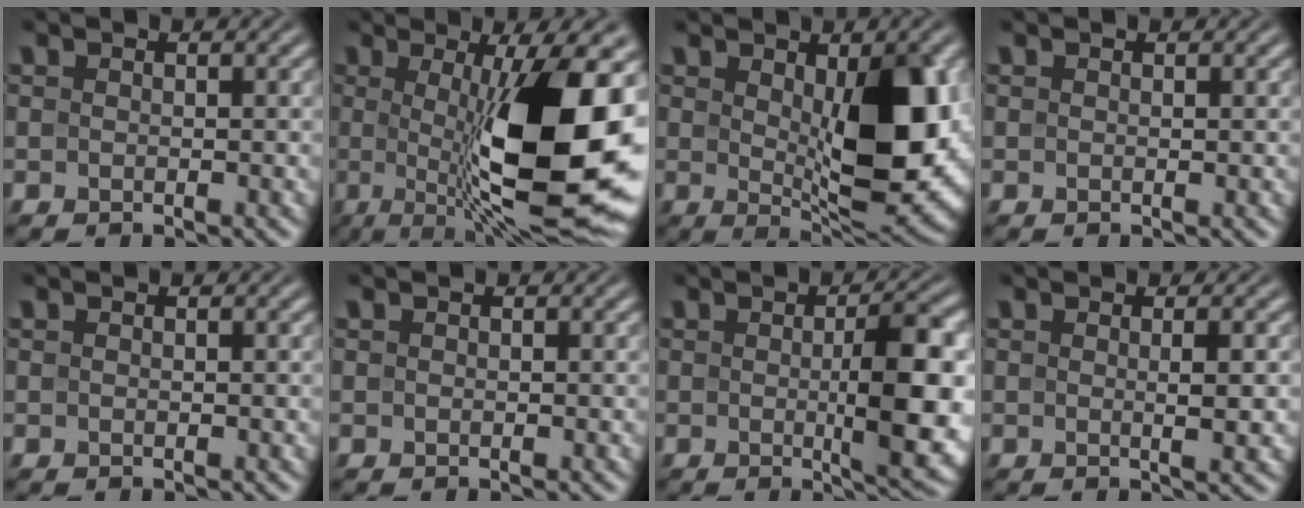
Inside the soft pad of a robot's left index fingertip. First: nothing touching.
{"total": 13.5, "force": [0.0, 3.5, 13.1], "torque": [-0.178, -0.011, -0.002]}
{"total": 11.5, "force": [0.6, 5.0, 10.4], "torque": [-0.144, -0.017, 0.024]}
{"total": 0.0}
{"total": 0.0}
{"total": 0.0}
{"total": 7.1, "force": [-0.1, 1.5, 6.9], "torque": [-0.094, -0.004, 0.002]}
{"total": 2.0, "force": [0.1, 0.4, 1.9], "torque": [-0.027, 0.001, -0.003]}